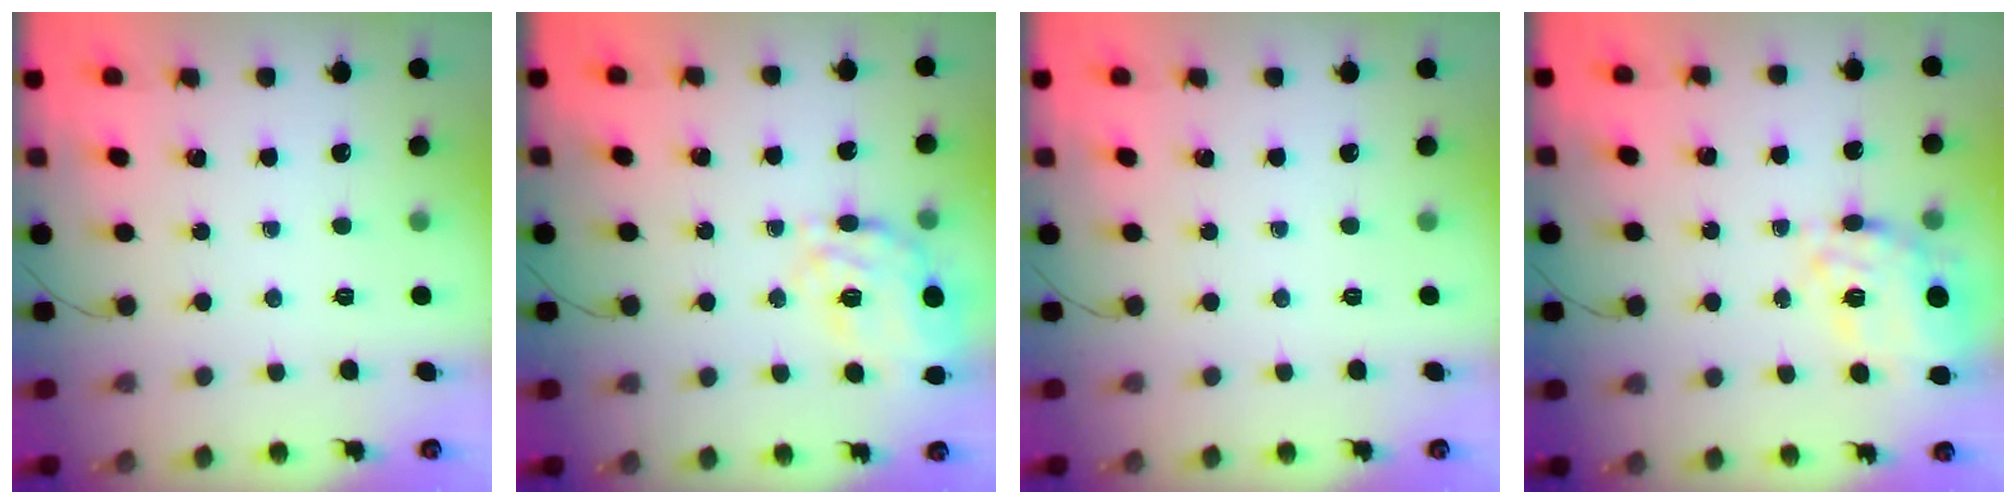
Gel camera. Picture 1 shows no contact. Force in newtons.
{"total": 15.0, "press": 14.8, "slide": 2.6}
{"total": 0.0}
{"total": 12.1, "press": 11.5, "slide": 4.0}